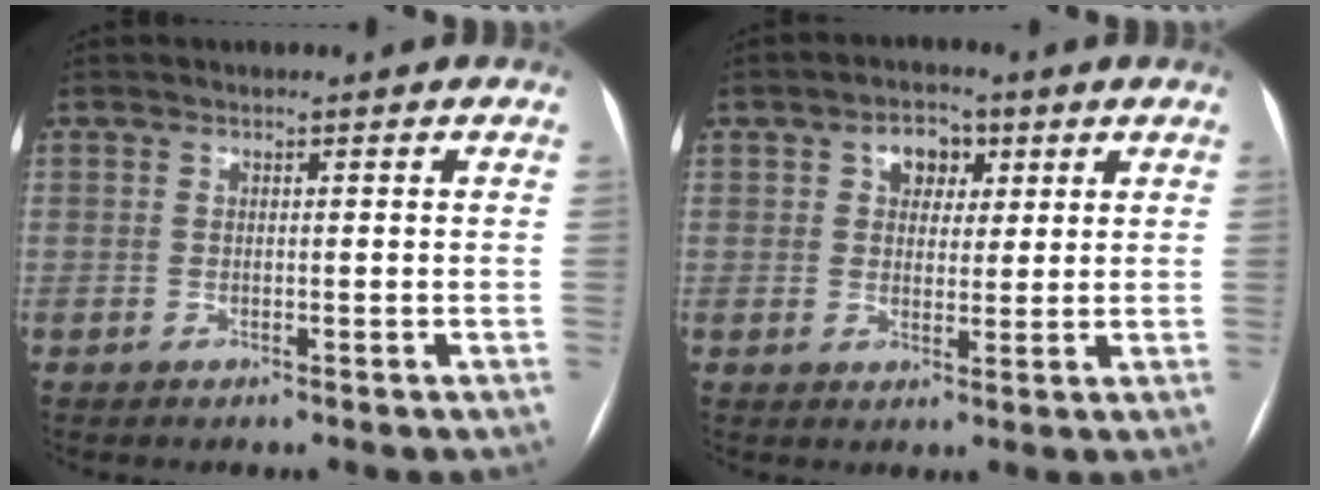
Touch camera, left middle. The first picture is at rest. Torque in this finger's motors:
{"motor_torque": [0.08, -0.08, 0.04, 0.01]}